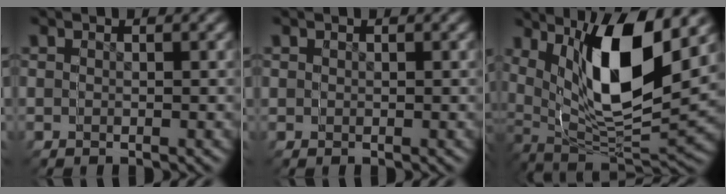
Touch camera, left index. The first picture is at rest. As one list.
[{"total": 1.1, "force": [0.4, 0.9, 0.4], "torque": [-0.006, -0.004, 0.009]}, {"total": 10.2, "force": [5.3, 4.5, 7.5], "torque": [-0.149, 0.039, 0.068]}]